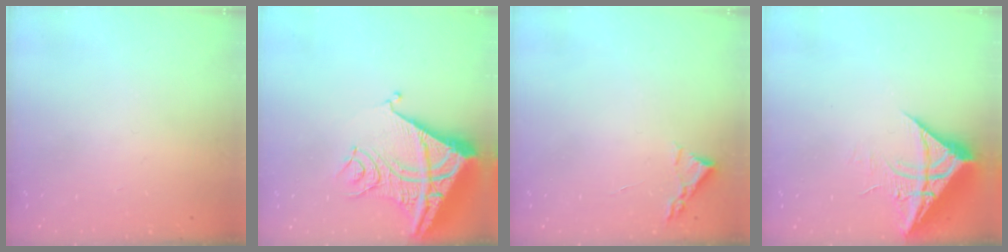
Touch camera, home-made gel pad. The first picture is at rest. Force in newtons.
{"total": 15.2, "press": 15.1, "slide": 1.8}
{"total": 2.2, "press": 2.2, "slide": 0.3}
{"total": 10.3, "press": 10.3, "slide": 1.1}